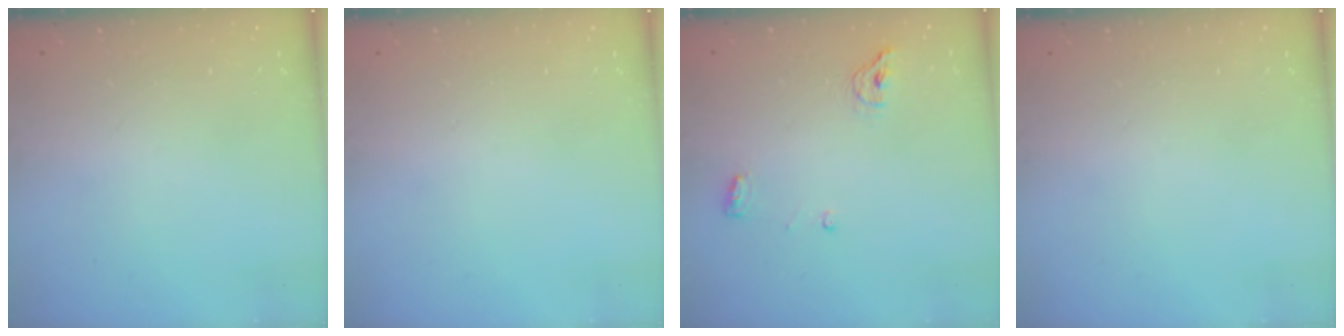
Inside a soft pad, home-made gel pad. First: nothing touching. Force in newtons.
{"total": 0.0}
{"total": 5.4, "press": 5.3, "slide": 1.1}
{"total": 0.0}